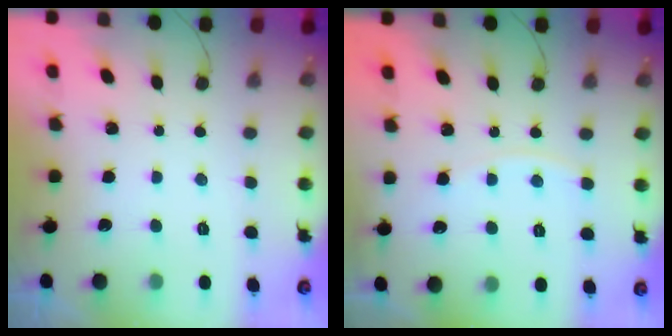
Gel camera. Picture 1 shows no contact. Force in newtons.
{"total": 5.0, "press": 4.9, "slide": 0.7}